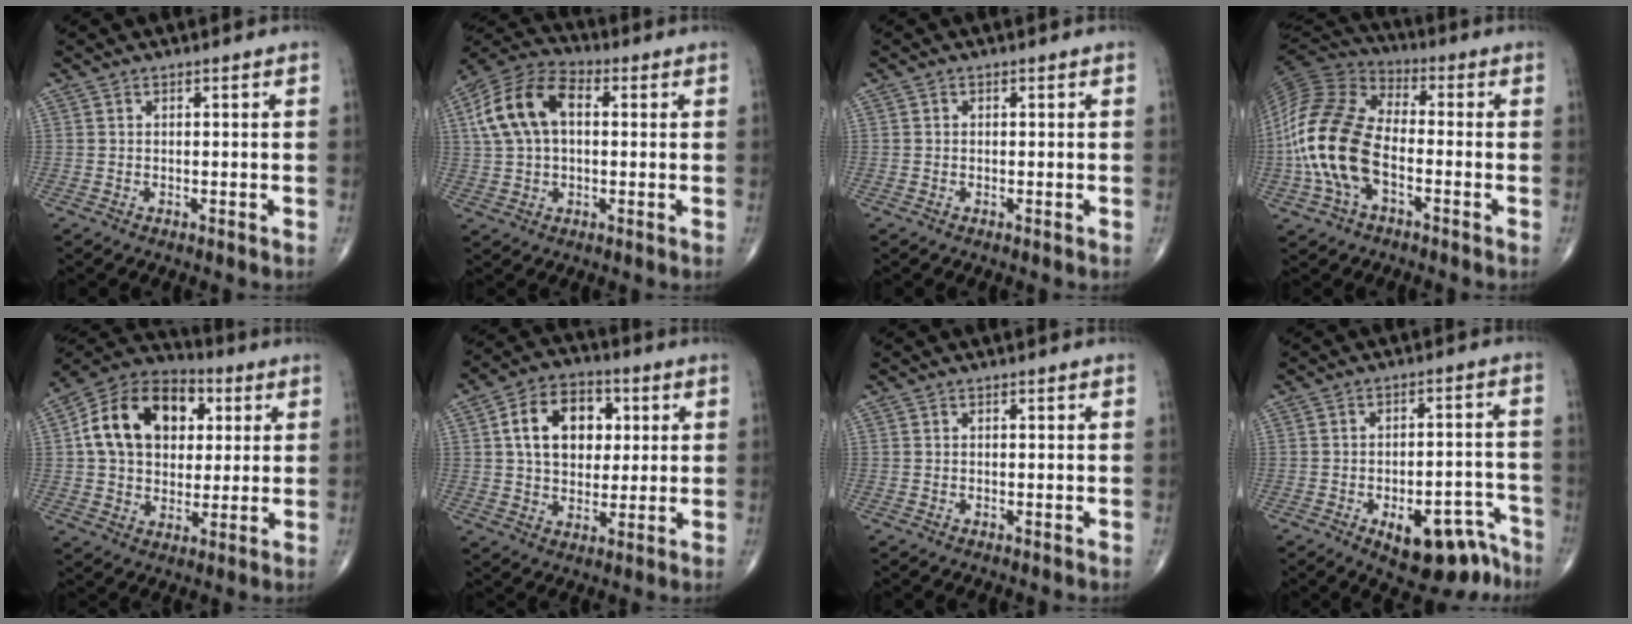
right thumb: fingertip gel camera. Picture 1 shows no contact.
{"total": 13.5, "force": [2.5, 8.4, 10.3], "torque": [-0.201, 0.032, 0.039]}
{"total": 0.0}
{"total": 18.2, "force": [-4.0, 10.3, 14.5], "torque": [-0.306, 0.029, -0.078]}
{"total": 18.5, "force": [4.3, 13.2, 12.2], "torque": [-0.179, 0.011, 0.067]}
{"total": 13.6, "force": [3.1, 9.6, 9.2], "torque": [-0.112, 0.006, 0.047]}
{"total": 0.0}
{"total": 13.3, "force": [-8.6, 6.2, 8.1], "torque": [-0.072, 0.074, -0.115]}